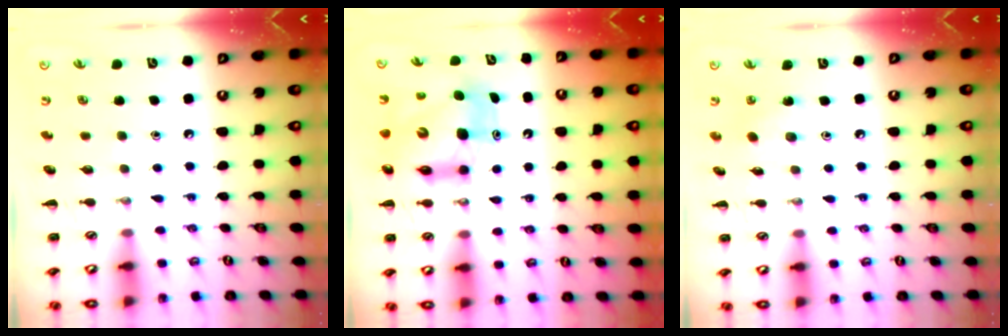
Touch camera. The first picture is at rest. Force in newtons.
{"total": 9.1, "press": 8.8, "slide": 2.2}
{"total": 3.9, "press": 3.7, "slide": 1.0}